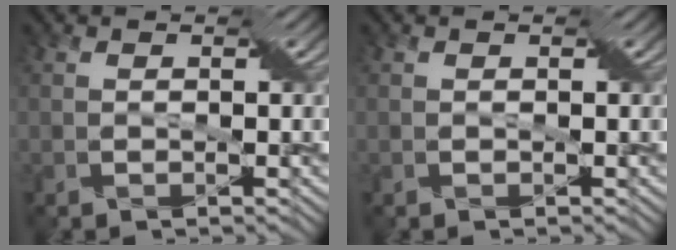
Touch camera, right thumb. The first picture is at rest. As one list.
[{"total": 0.0}]